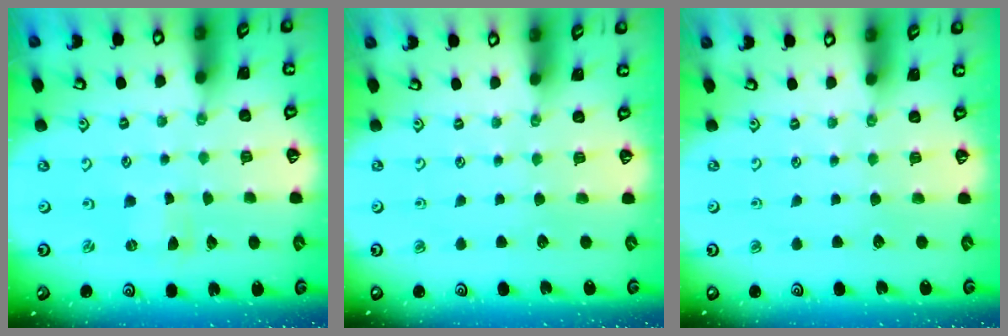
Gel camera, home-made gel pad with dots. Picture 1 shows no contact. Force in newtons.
{"total": 0.0}
{"total": 0.0}